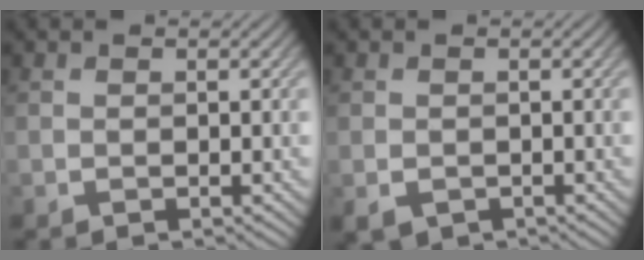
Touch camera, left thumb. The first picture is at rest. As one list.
[{"total": 1.8, "force": [-0.9, 1.3, 0.9], "torque": [-0.020, -0.010, -0.019]}]